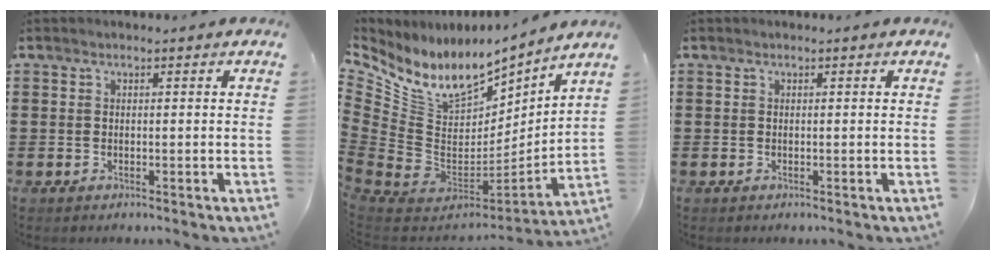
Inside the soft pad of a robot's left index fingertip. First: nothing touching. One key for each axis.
{"total": 11.4, "fx": 6.3, "fy": 7.1, "fz": 6.2, "tx": -0.158, "ty": -0.057, "tz": 0.110}
{"total": 0.0}